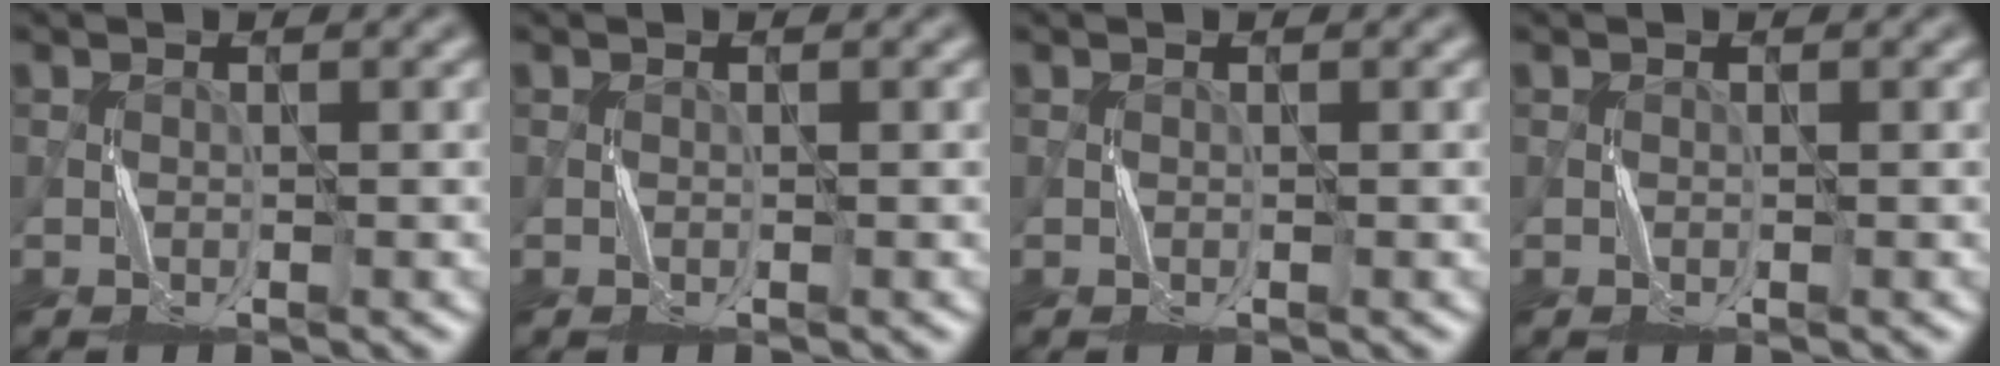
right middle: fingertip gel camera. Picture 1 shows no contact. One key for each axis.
{"total": 0.0}
{"total": 0.0}
{"total": 0.0}